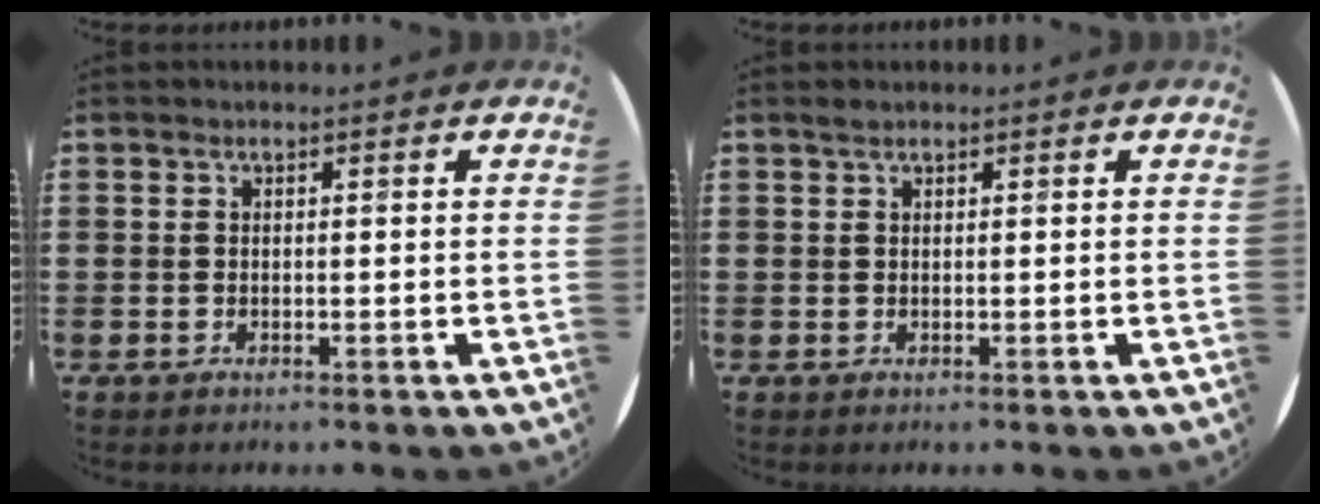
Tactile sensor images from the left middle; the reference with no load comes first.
{"total": 0.5, "force": [0.5, 0.1, 0.1], "torque": [-0.004, 0.000, 0.010]}